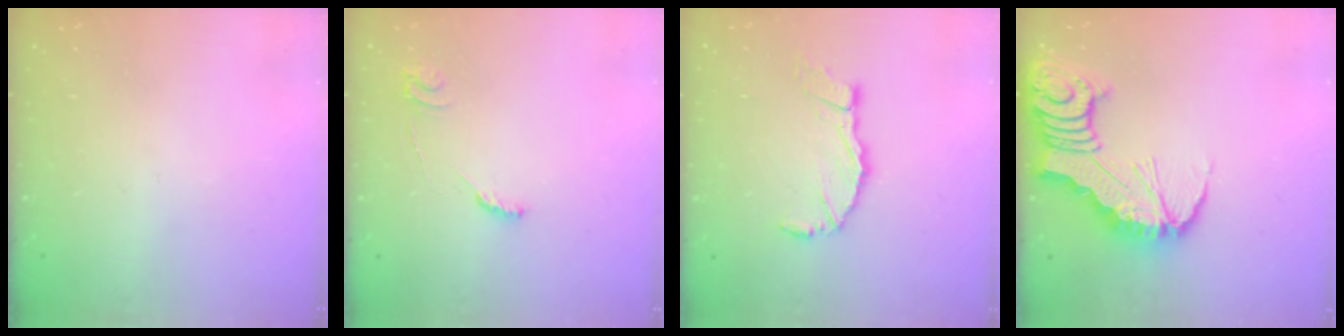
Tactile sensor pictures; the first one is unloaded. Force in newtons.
{"total": 6.6, "press": 6.6, "slide": 0.5}
{"total": 10.1, "press": 10.0, "slide": 1.3}
{"total": 13.6, "press": 13.5, "slide": 1.6}